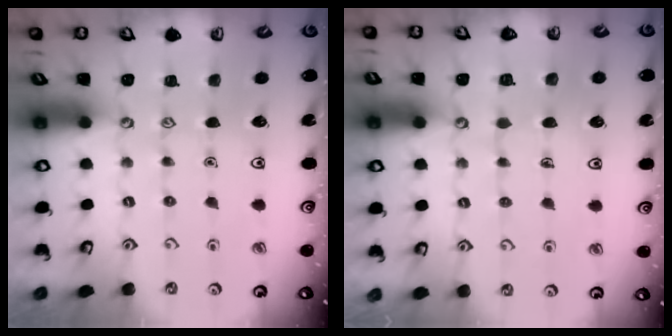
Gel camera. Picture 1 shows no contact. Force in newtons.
{"total": 2.8, "press": 2.8, "slide": 0.3}